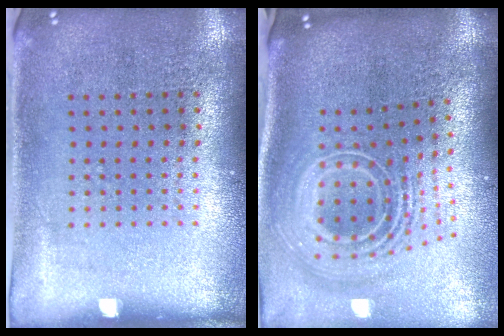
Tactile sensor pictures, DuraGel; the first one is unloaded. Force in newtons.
{"total": 3.0, "press": 1.9, "slide": 2.3}